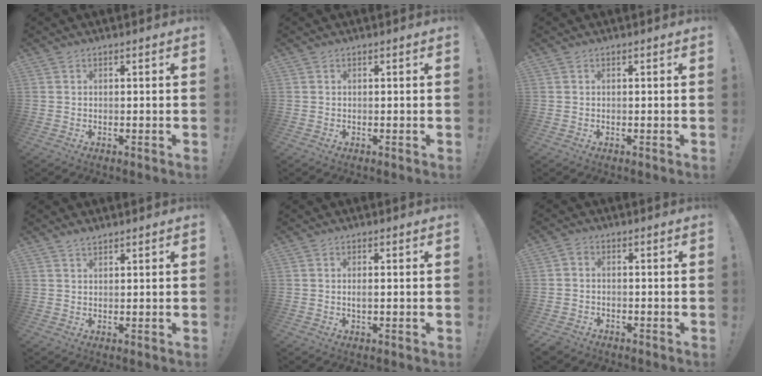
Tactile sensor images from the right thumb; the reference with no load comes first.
{"total": 0.0}
{"total": 0.0}
{"total": 1.8, "force": [1.6, 0.5, 0.6], "torque": [-0.012, -0.005, 0.030]}
{"total": 1.5, "force": [-0.3, 0.3, 1.4], "torque": [-0.025, 0.000, -0.007]}
{"total": 2.7, "force": [-1.5, 2.0, 1.0], "torque": [-0.021, 0.010, -0.025]}